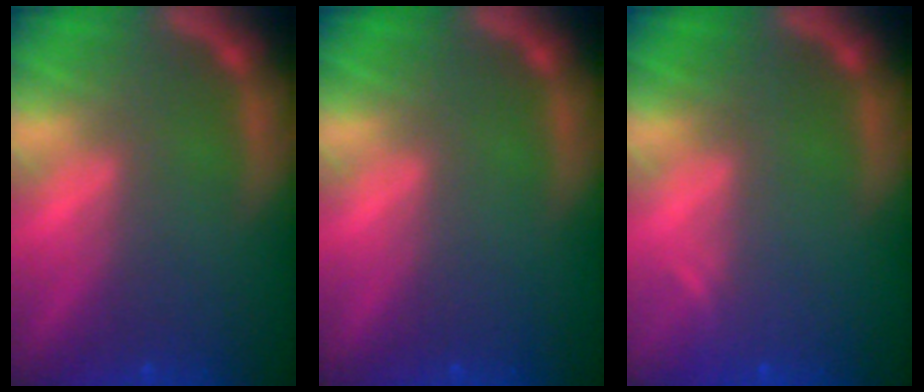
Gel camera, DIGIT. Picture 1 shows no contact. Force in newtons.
{"total": 0.0}
{"total": 0.9}